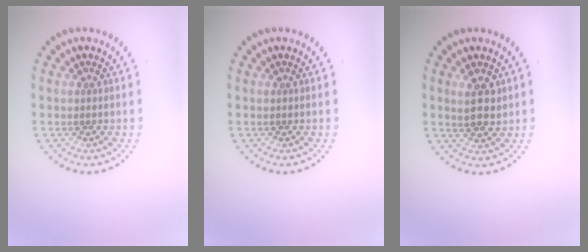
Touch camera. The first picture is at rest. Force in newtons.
{"total": 0.0}
{"total": 2.7, "press": 2.6, "slide": 0.7}